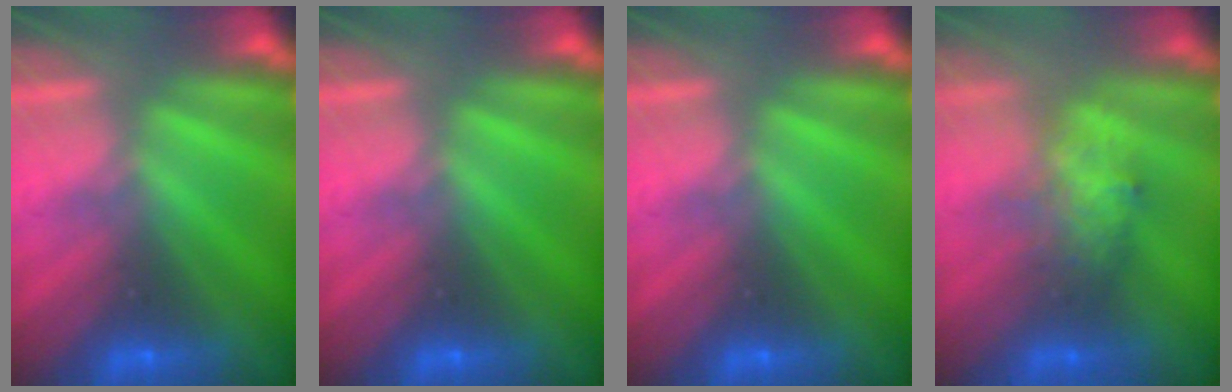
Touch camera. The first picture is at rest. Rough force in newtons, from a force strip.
{"total": 0.0}
{"total": 0.0}
{"total": 2.7}